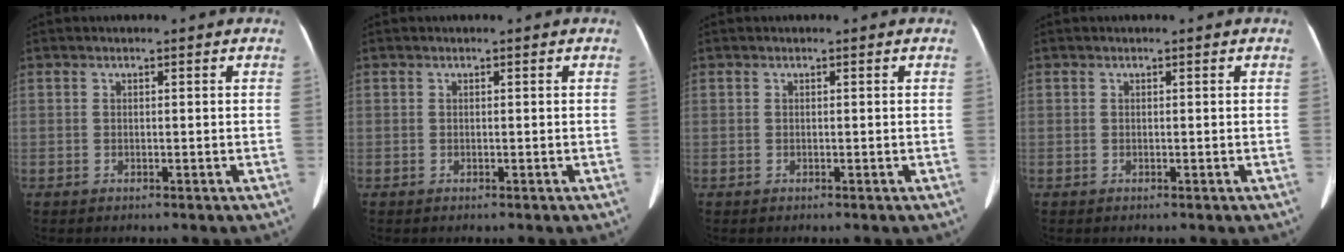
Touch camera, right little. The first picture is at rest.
{"total": 0.0}
{"total": 0.0}
{"total": 0.0}